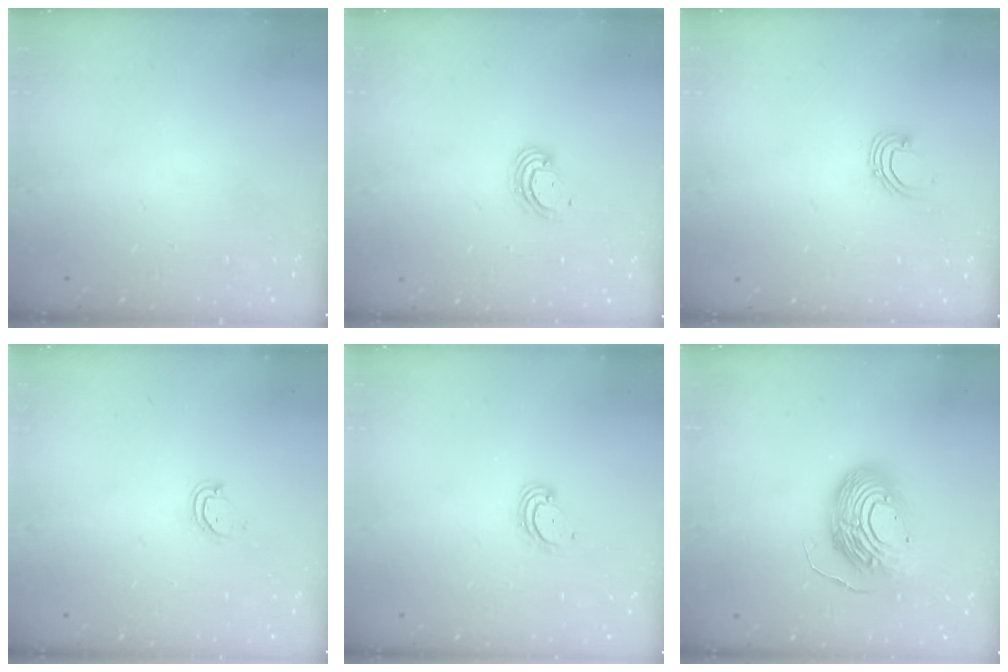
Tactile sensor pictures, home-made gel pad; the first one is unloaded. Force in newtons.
{"total": 3.7, "press": 3.7, "slide": 0.3}
{"total": 3.4, "press": 3.4, "slide": 0.3}
{"total": 3.0, "press": 3.0, "slide": 0.2}
{"total": 3.1, "press": 3.1, "slide": 0.3}
{"total": 16.0, "press": 15.8, "slide": 2.4}